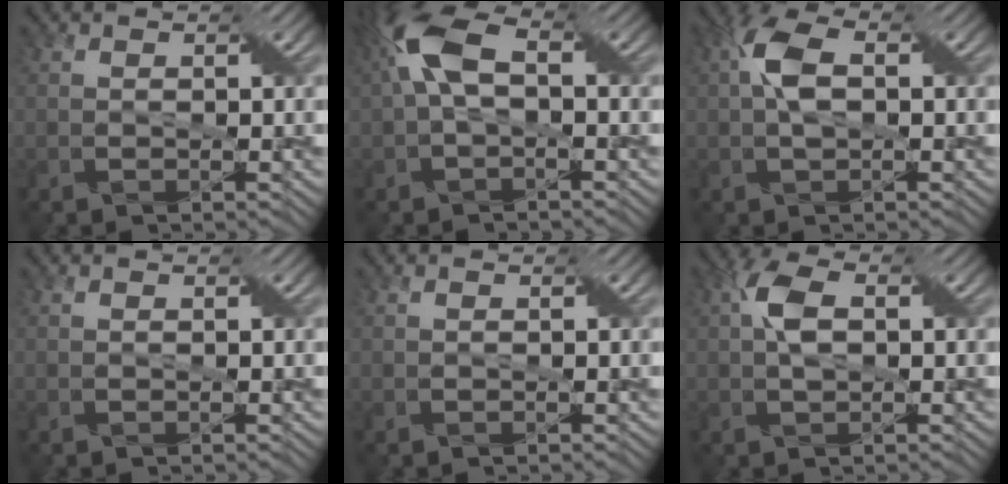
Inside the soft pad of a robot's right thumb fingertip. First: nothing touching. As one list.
[{"total": 7.9, "force": [1.1, 3.7, 6.9], "torque": [-0.156, 0.026, 0.008]}, {"total": 5.3, "force": [0.4, 2.8, 4.5], "torque": [-0.097, 0.012, 0.004]}, {"total": 0.0}, {"total": 0.0}, {"total": 4.4, "force": [0.5, 2.3, 3.7], "torque": [-0.076, 0.010, 0.004]}]